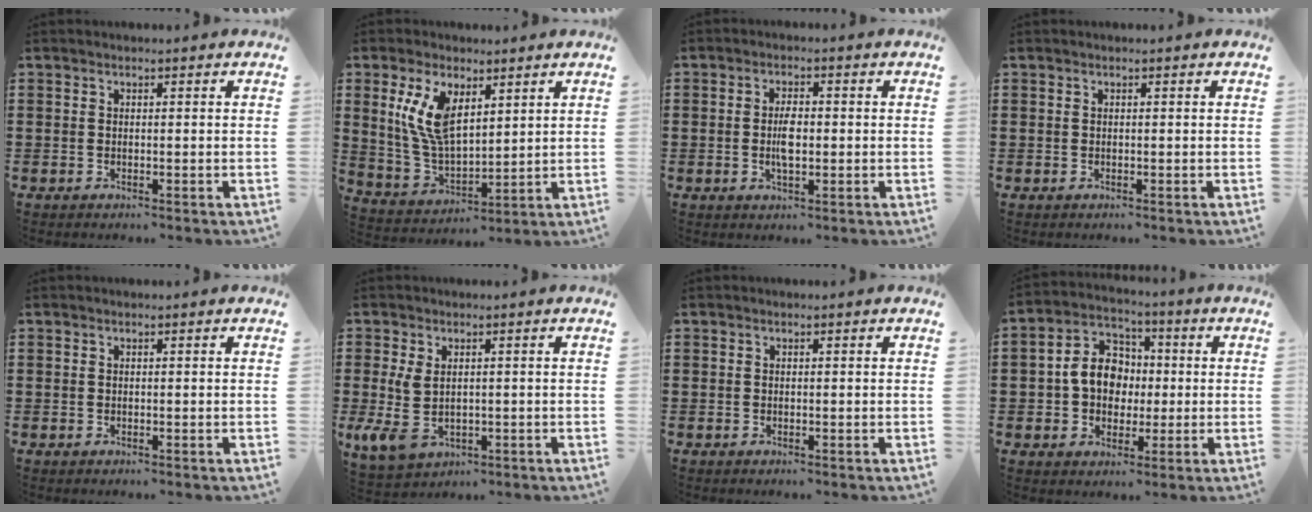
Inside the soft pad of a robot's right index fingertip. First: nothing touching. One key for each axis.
{"total": 9.4, "fx": 4.0, "fy": 4.5, "fz": 7.2, "tx": -0.164, "ty": -0.004, "tz": 0.072}
{"total": 3.9, "fx": -0.3, "fy": 1.5, "fz": 3.6, "tx": -0.074, "ty": -0.001, "tz": -0.007}
{"total": 0.0}
{"total": 0.0}
{"total": 5.9, "fx": 0.1, "fy": 3.8, "fz": 4.5, "tx": -0.122, "ty": -0.005, "tz": -0.004}
{"total": 0.0}
{"total": 7.9, "fx": -0.2, "fy": 6.6, "fz": 4.3, "tx": -0.100, "ty": 0.018, "tz": -0.006}